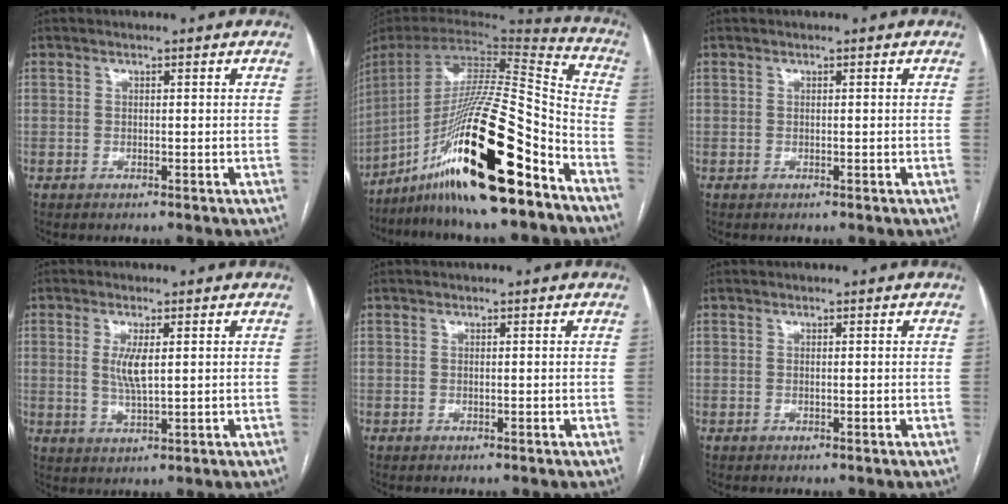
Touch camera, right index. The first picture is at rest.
{"total": 24.8, "force": [-14.3, 3.0, 20.1], "torque": [-0.371, -0.023, -0.254]}
{"total": 0.0}
{"total": 4.2, "force": [0.9, 1.0, 4.0], "torque": [-0.085, -0.003, 0.020]}
{"total": 0.0}
{"total": 0.0}